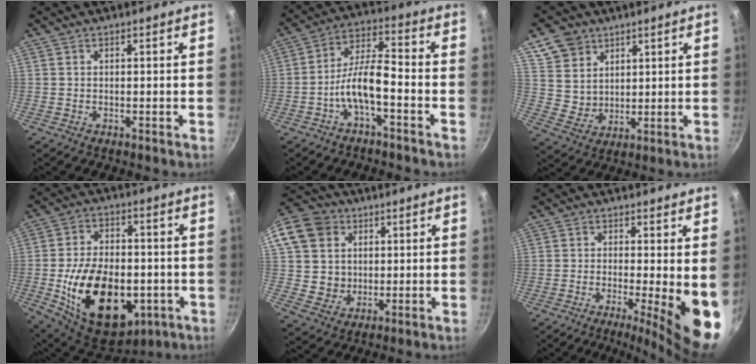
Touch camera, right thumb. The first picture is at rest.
{"total": 8.1, "force": [-3.7, 2.5, 6.8], "torque": [-0.135, 0.045, -0.072]}
{"total": 8.9, "force": [4.9, 7.1, 2.5], "torque": [-0.023, -0.015, 0.101]}
{"total": 23.1, "force": [-5.1, 14.3, 17.4], "torque": [-0.271, 0.011, -0.064]}
{"total": 14.2, "force": [4.2, 12.4, 5.5], "torque": [-0.086, 0.011, 0.078]}
{"total": 10.4, "force": [-1.6, 2.2, 10.1], "torque": [-0.128, -0.013, -0.021]}